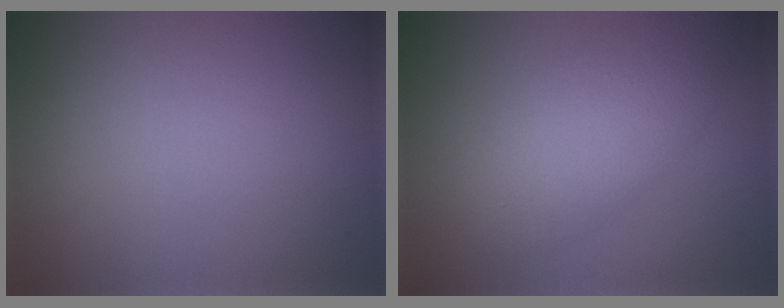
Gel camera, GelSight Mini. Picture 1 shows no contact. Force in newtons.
{"total": 5.3, "press": 5.3, "slide": 0.3}